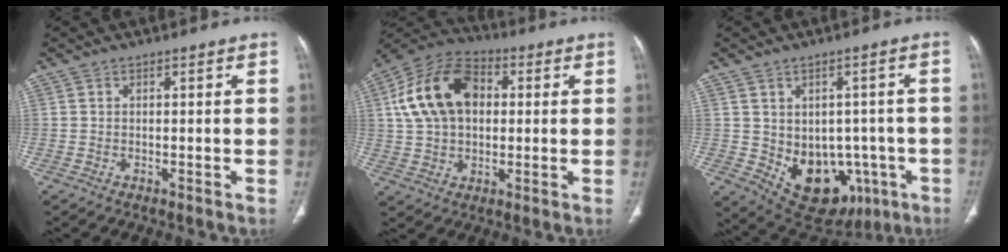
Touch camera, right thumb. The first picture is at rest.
{"total": 16.5, "force": [3.1, 11.2, 11.8], "torque": [-0.201, 0.022, 0.048]}
{"total": 14.9, "force": [-4.4, 10.8, 9.3], "torque": [-0.089, 0.015, -0.034]}